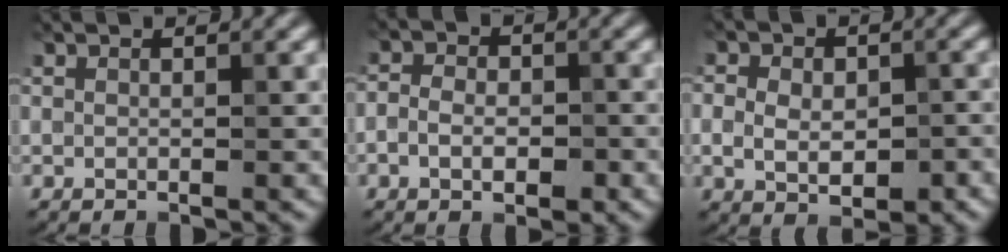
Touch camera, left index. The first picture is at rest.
{"total": 3.9, "force": [-1.0, 2.6, 2.7], "torque": [-0.021, 0.005, -0.024]}
{"total": 5.5, "force": [-0.5, 3.9, 3.9], "torque": [-0.040, -0.002, -0.008]}